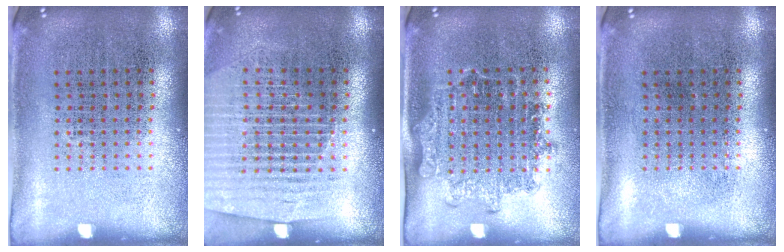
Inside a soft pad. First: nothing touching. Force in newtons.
{"total": 1.5, "press": 1.4, "slide": 0.6}
{"total": 1.3, "press": 1.1, "slide": 0.8}
{"total": 0.0}